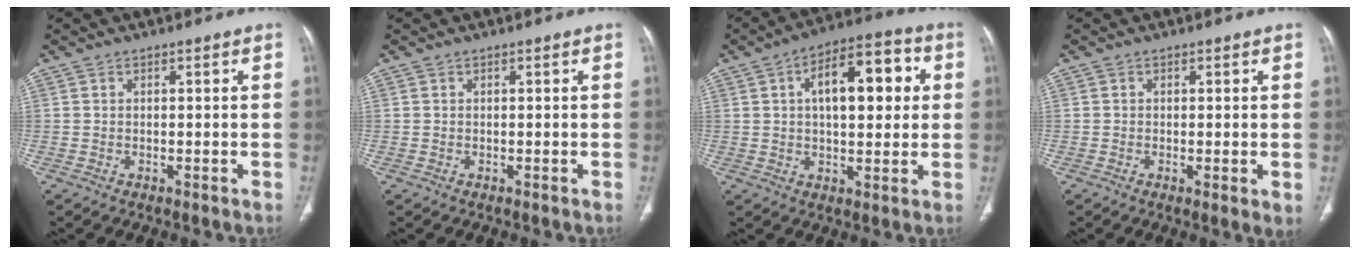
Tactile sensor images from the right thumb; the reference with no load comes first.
{"total": 0.0}
{"total": 15.0, "force": [3.3, 7.2, 12.7], "torque": [-0.160, 0.020, 0.047]}
{"total": 2.5, "force": [-0.2, 0.6, 2.5], "torque": [-0.045, -0.012, -0.006]}